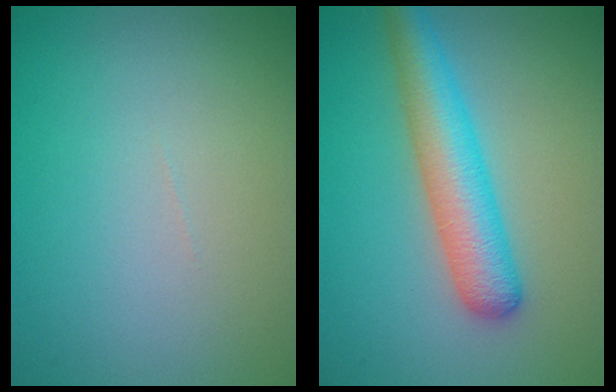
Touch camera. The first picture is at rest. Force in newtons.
{"total": 5.5, "press": 5.5, "slide": 0.2}